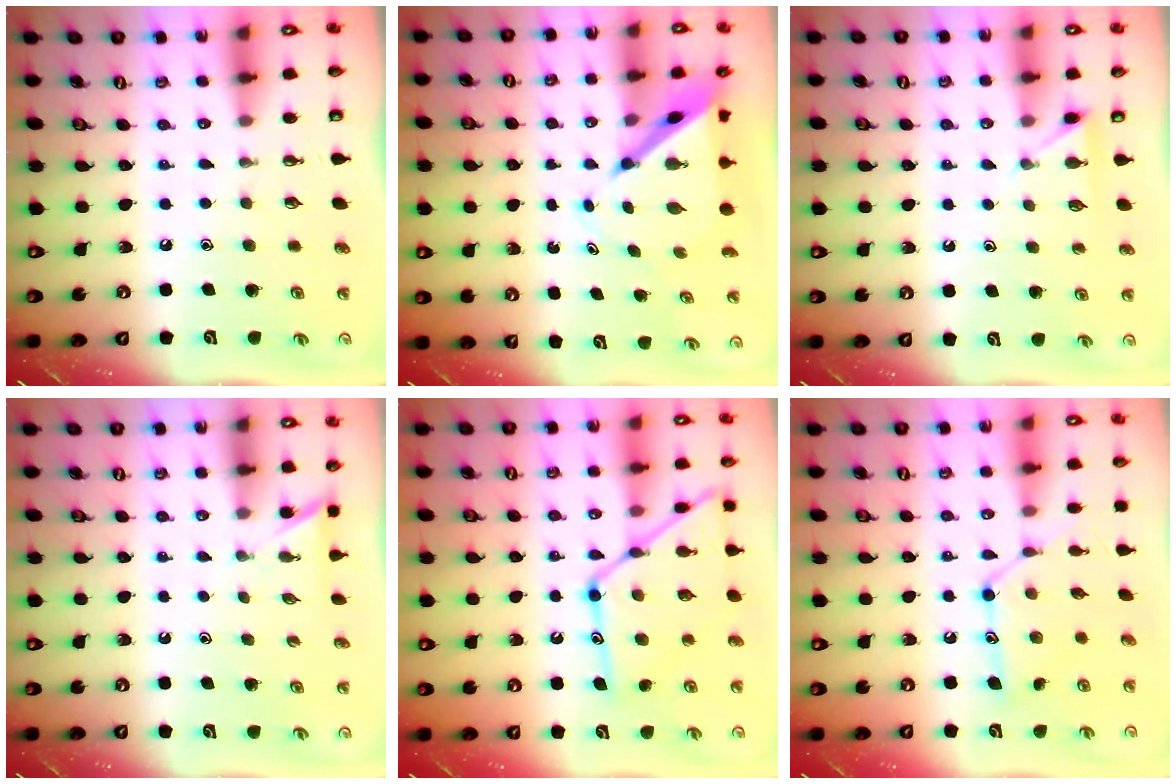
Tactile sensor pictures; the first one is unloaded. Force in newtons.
{"total": 7.0, "press": 7.0, "slide": 0.5}
{"total": 3.5, "press": 3.5, "slide": 0.4}
{"total": 2.3, "press": 2.3, "slide": 0.2}
{"total": 17.1, "press": 17.1, "slide": 1.3}
{"total": 12.4, "press": 12.4, "slide": 0.4}